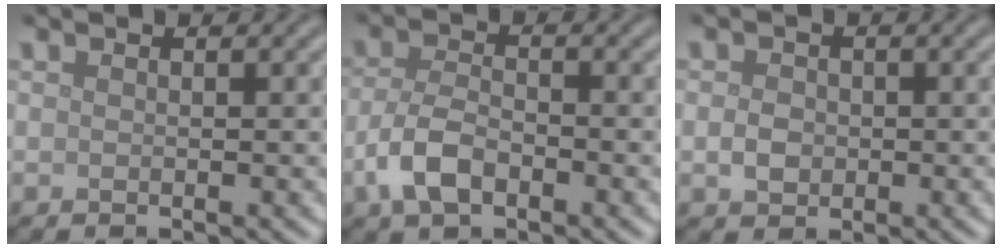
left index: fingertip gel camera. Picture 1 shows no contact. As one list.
[{"total": 4.1, "force": [-2.0, 2.2, 2.8], "torque": [-0.057, 0.000, -0.046]}, {"total": 1.8, "force": [-0.2, 1.5, 1.0], "torque": [-0.016, 0.000, -0.009]}]